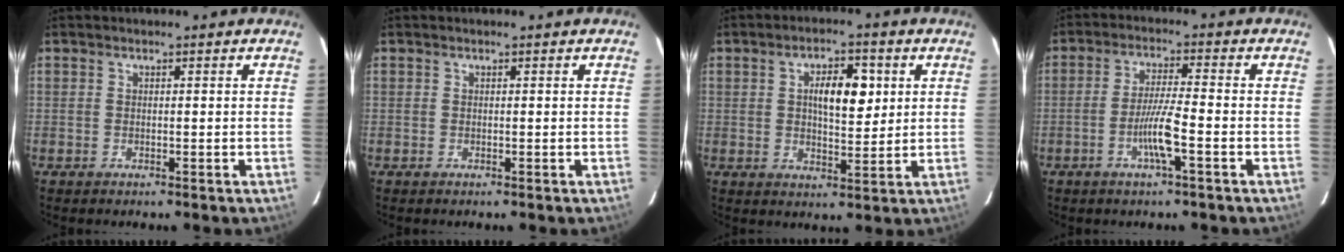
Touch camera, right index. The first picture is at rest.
{"total": 0.0}
{"total": 7.3, "force": [1.9, 2.8, 6.5], "torque": [-0.107, 0.010, 0.033]}
{"total": 5.9, "force": [-2.2, -0.2, 5.5], "torque": [-0.107, -0.001, -0.042]}